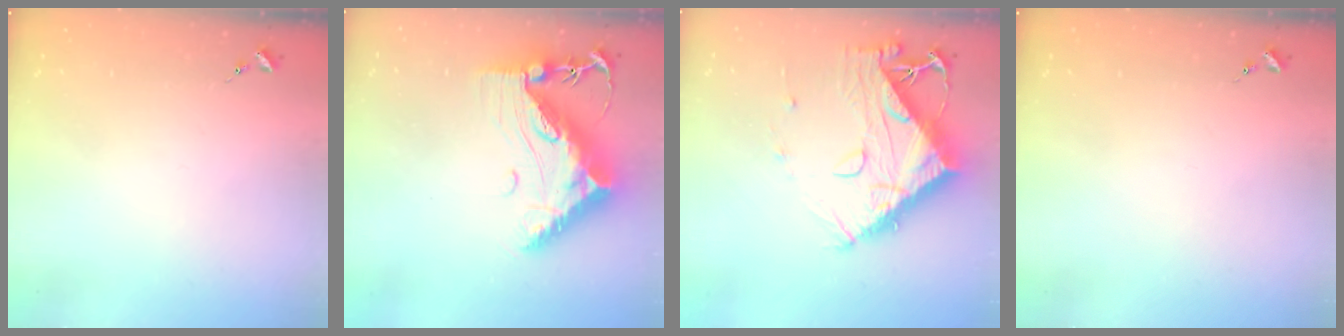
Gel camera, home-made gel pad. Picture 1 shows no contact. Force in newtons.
{"total": 19.1, "press": 19.1, "slide": 1.6}
{"total": 14.2, "press": 14.1, "slide": 1.2}
{"total": 0.0}